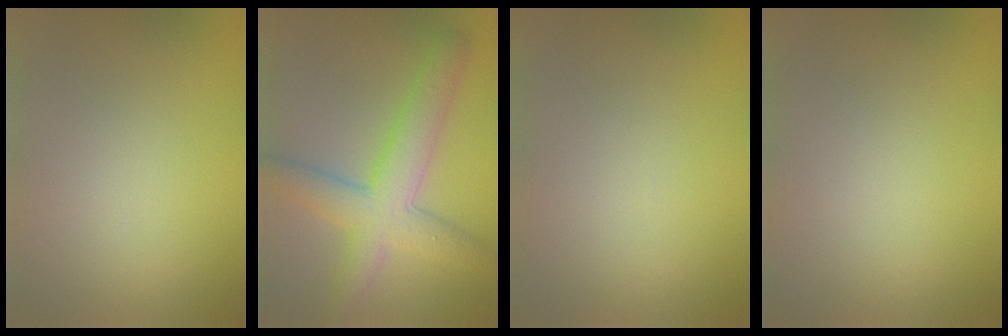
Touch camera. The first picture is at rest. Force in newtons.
{"total": 5.9, "press": 5.9, "slide": 0.0}
{"total": 0.0}
{"total": 0.0}